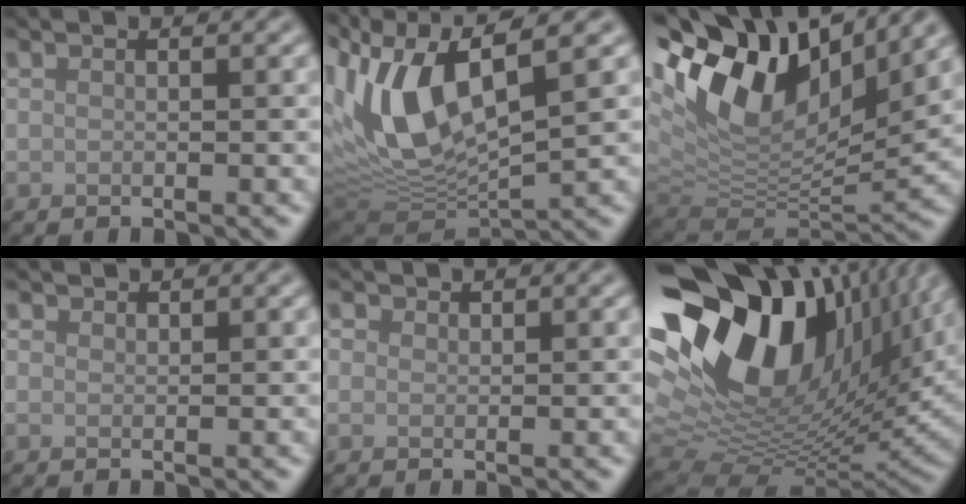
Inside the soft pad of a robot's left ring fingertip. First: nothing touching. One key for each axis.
{"total": 11.2, "fx": 1.7, "fy": 4.9, "fz": 9.9, "tx": -0.212, "ty": -0.007, "tz": 0.028}
{"total": 14.7, "fx": 6.5, "fy": 7.7, "fz": 10.8, "tx": -0.230, "ty": 0.026, "tz": 0.110}
{"total": 0.6, "fx": -0.1, "fy": 0.5, "fz": 0.3, "tx": -0.007, "ty": -0.004, "tz": -0.005}
{"total": 0.9, "fx": -0.1, "fy": 0.8, "fz": 0.3, "tx": -0.008, "ty": -0.004, "tz": -0.007}
{"total": 20.0, "fx": 6.9, "fy": 11.3, "fz": 15.0, "tx": -0.283, "ty": 0.016, "tz": 0.119}